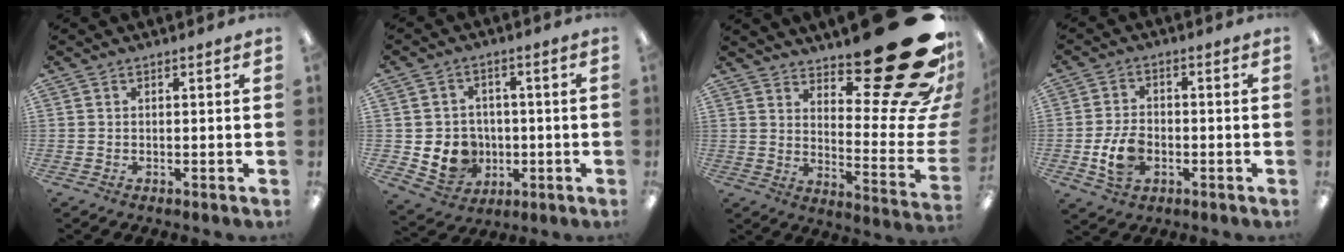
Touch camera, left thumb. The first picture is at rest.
{"total": 9.1, "force": [-1.6, 8.5, 3.0], "torque": [-0.075, 0.013, -0.020]}
{"total": 28.2, "force": [17.8, 9.1, 19.8], "torque": [-0.217, -0.142, 0.305]}
{"total": 8.4, "force": [-2.4, 5.8, 5.6], "torque": [-0.113, 0.006, -0.044]}